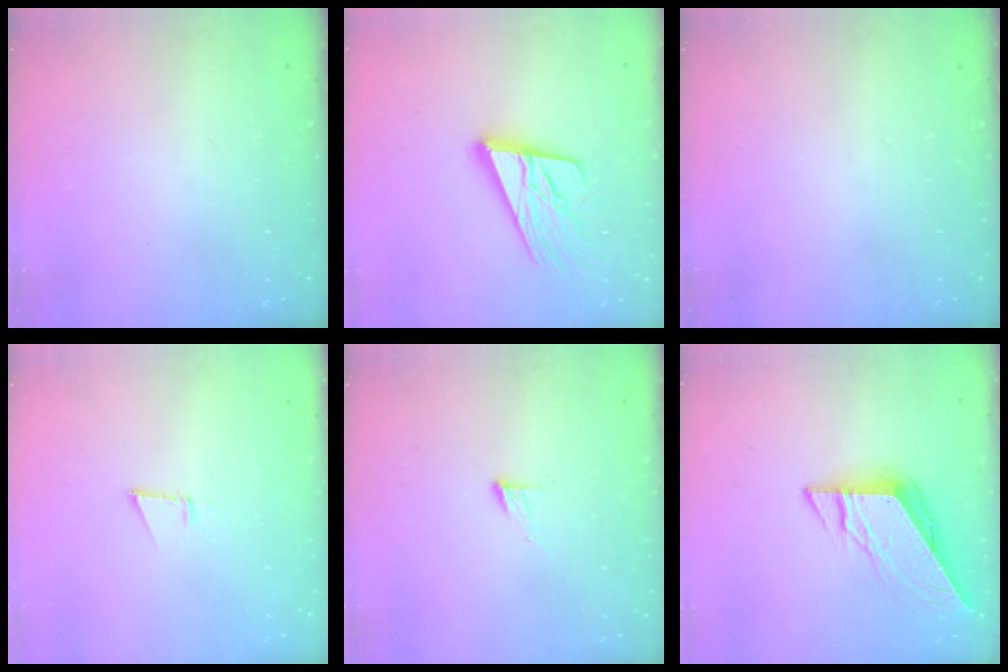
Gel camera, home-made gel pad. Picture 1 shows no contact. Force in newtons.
{"total": 18.2, "press": 17.7, "slide": 4.2}
{"total": 0.0}
{"total": 2.6, "press": 2.5, "slide": 0.8}
{"total": 5.2, "press": 5.2, "slide": 0.5}
{"total": 9.4, "press": 9.3, "slide": 0.7}